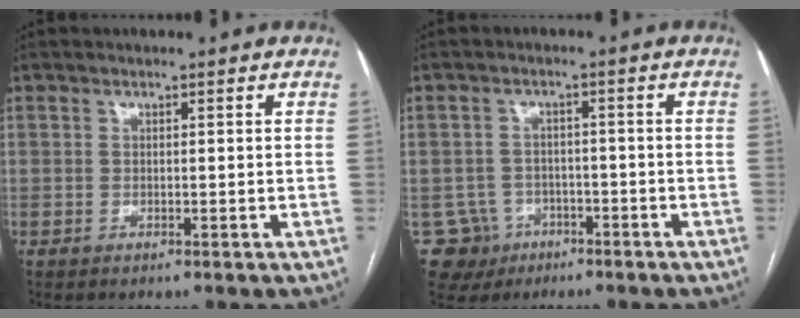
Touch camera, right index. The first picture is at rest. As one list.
[{"total": 6.3, "force": [-2.9, 5.6, 0.2], "torque": [-0.004, 0.010, -0.039]}]